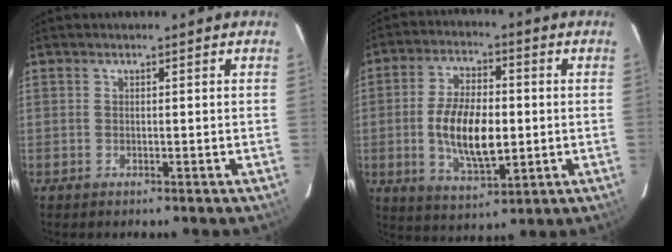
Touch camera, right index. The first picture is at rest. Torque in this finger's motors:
{"motor_torque": [0.47, -0.09, 0.42, 0.16]}